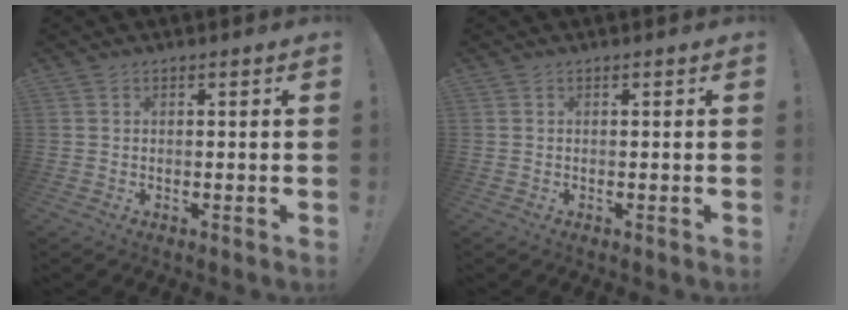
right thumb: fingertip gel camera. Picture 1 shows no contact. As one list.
[{"total": 0.0}]